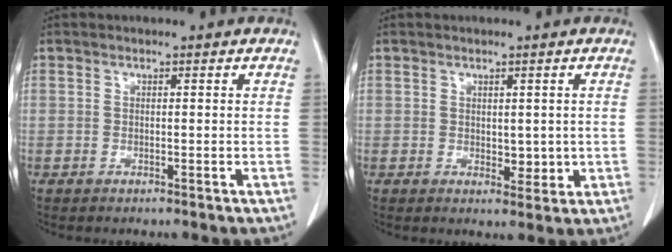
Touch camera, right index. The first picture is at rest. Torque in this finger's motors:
{"motor_torque": [0.05, 0.02, 0.08, 0.03]}